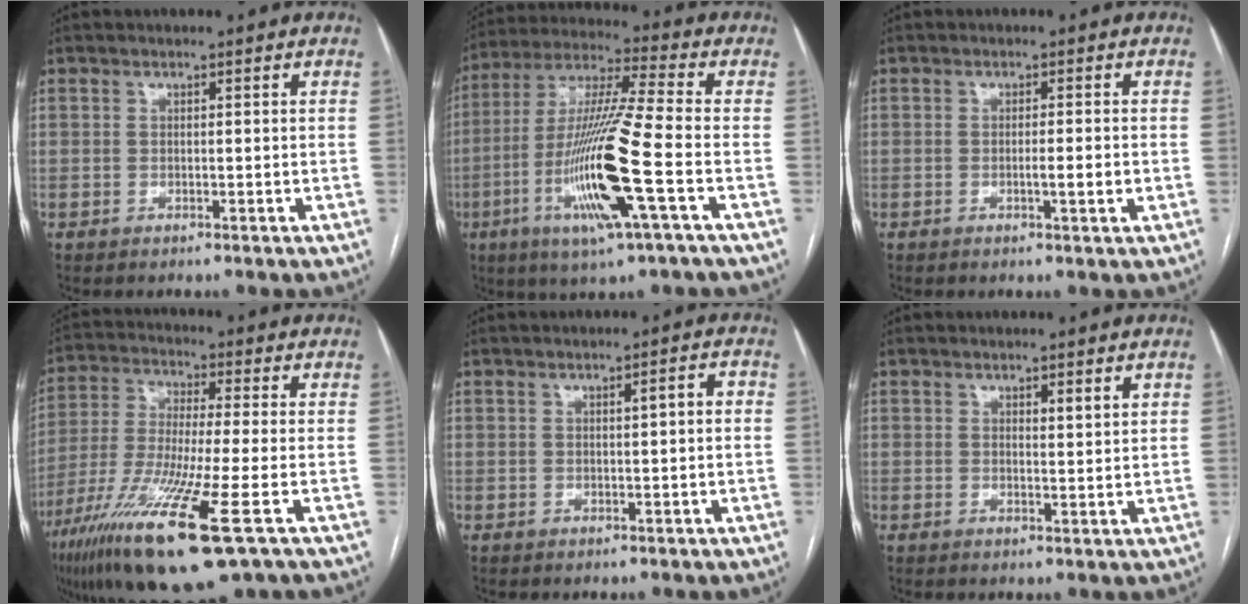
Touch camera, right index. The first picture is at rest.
{"total": 17.0, "force": [-5.2, -0.1, 16.2], "torque": [-0.330, -0.016, -0.103]}
{"total": 2.5, "force": [-0.5, 0.0, 2.5], "torque": [-0.040, -0.003, -0.008]}
{"total": 18.1, "force": [-9.1, 0.9, 15.6], "torque": [-0.312, -0.053, -0.168]}
{"total": 2.2, "force": [0.2, 0.4, 2.2], "torque": [-0.032, 0.005, 0.003]}
{"total": 2.0, "force": [1.2, 0.3, 1.6], "torque": [-0.031, -0.002, 0.018]}